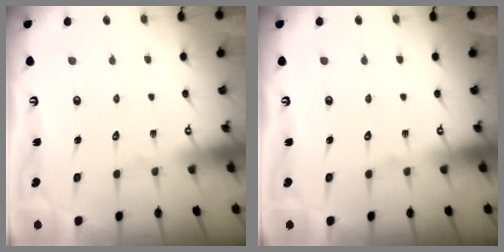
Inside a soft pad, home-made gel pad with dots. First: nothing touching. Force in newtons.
{"total": 0.0}